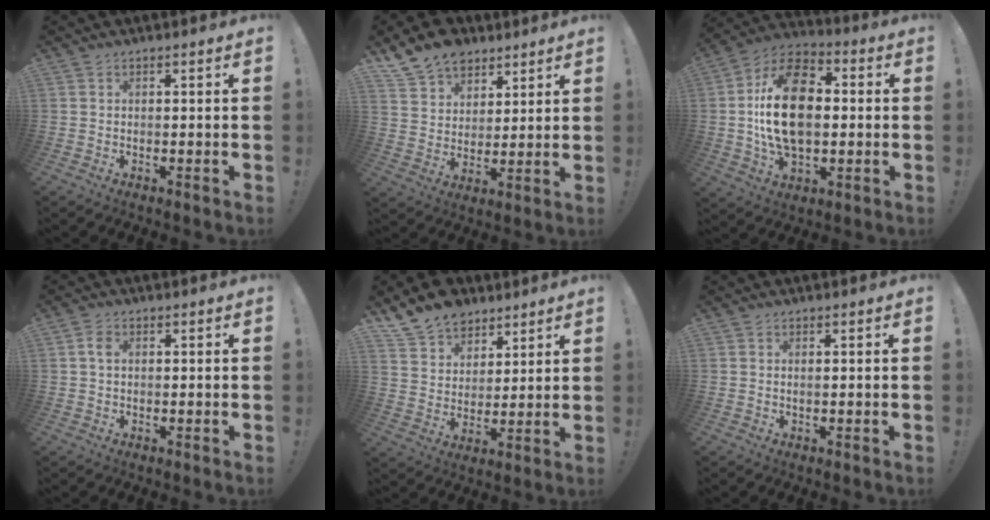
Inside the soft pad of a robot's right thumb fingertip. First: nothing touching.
{"total": 12.4, "force": [9.0, 7.9, 3.3], "torque": [-0.058, -0.065, 0.175]}
{"total": 22.3, "force": [0.5, 14.1, 17.3], "torque": [-0.319, 0.014, 0.010]}
{"total": 2.5, "force": [0.5, 1.7, 1.8], "torque": [-0.033, 0.003, 0.008]}
{"total": 12.0, "force": [9.1, 7.4, 2.5], "torque": [-0.048, -0.071, 0.178]}
{"total": 0.7, "force": [0.2, -0.1, 0.7], "torque": [-0.005, -0.004, 0.002]}